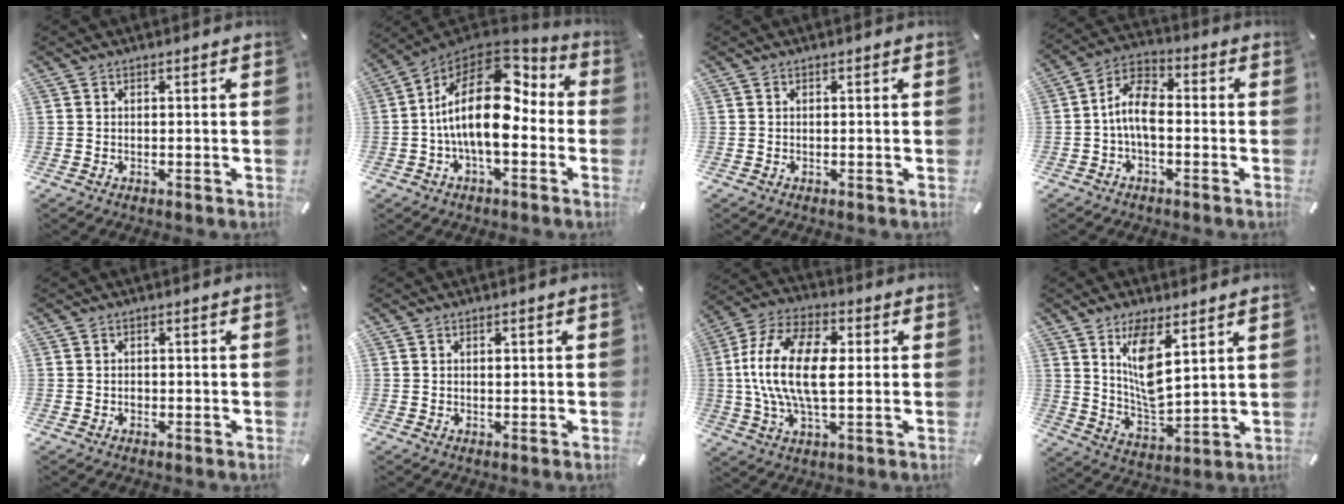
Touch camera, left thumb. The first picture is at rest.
{"total": 20.1, "force": [1.2, 10.4, 17.1], "torque": [-0.315, -0.014, 0.021]}
{"total": 0.0}
{"total": 8.8, "force": [-1.7, 5.2, 6.9], "torque": [-0.144, 0.016, -0.029]}
{"total": 0.8, "force": [-0.2, 0.7, 0.5], "torque": [-0.009, 0.003, -0.006]}
{"total": 0.7, "force": [0.2, 0.5, 0.5], "torque": [-0.002, -0.003, 0.002]}
{"total": 16.1, "force": [0.9, 8.2, 13.8], "torque": [-0.294, 0.002, 0.015]}
{"total": 10.8, "force": [6.1, 4.3, 7.7], "torque": [-0.157, -0.021, 0.109]}